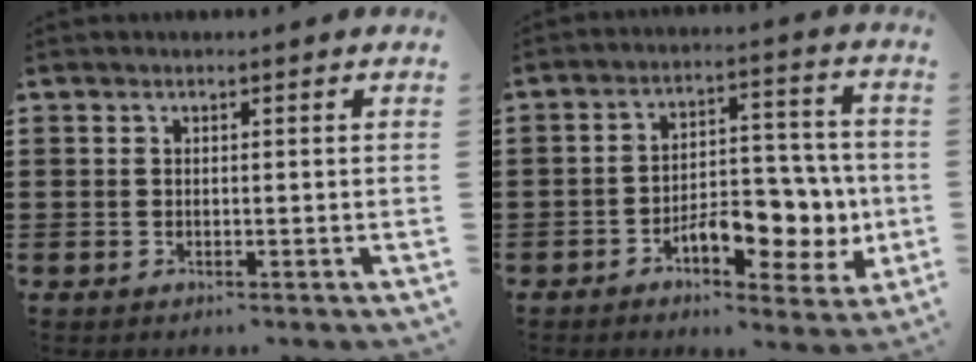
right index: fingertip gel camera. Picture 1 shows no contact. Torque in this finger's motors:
{"motor_torque": [2.14, 0.00, 0.70, 0.15]}